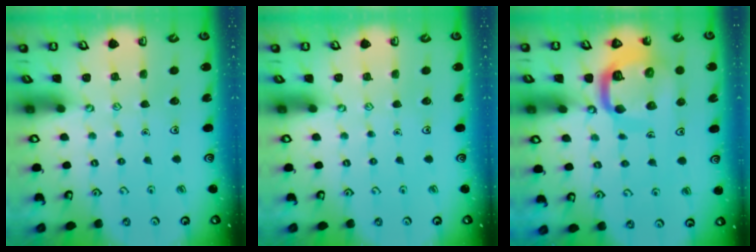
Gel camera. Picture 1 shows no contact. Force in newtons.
{"total": 0.0}
{"total": 13.3, "press": 13.2, "slide": 1.6}